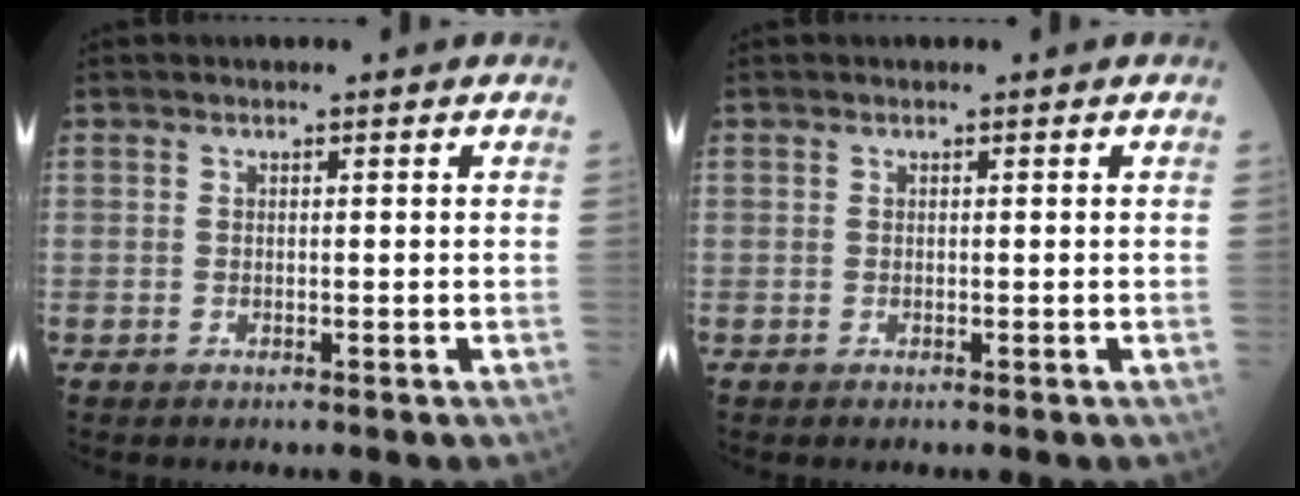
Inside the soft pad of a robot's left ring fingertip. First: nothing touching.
{"total": 0.0}